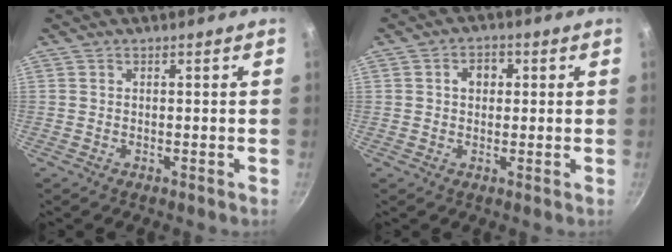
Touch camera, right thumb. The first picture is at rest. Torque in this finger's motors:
{"motor_torque": [0.07, 1.22, 0.60, 0.45, -0.01]}